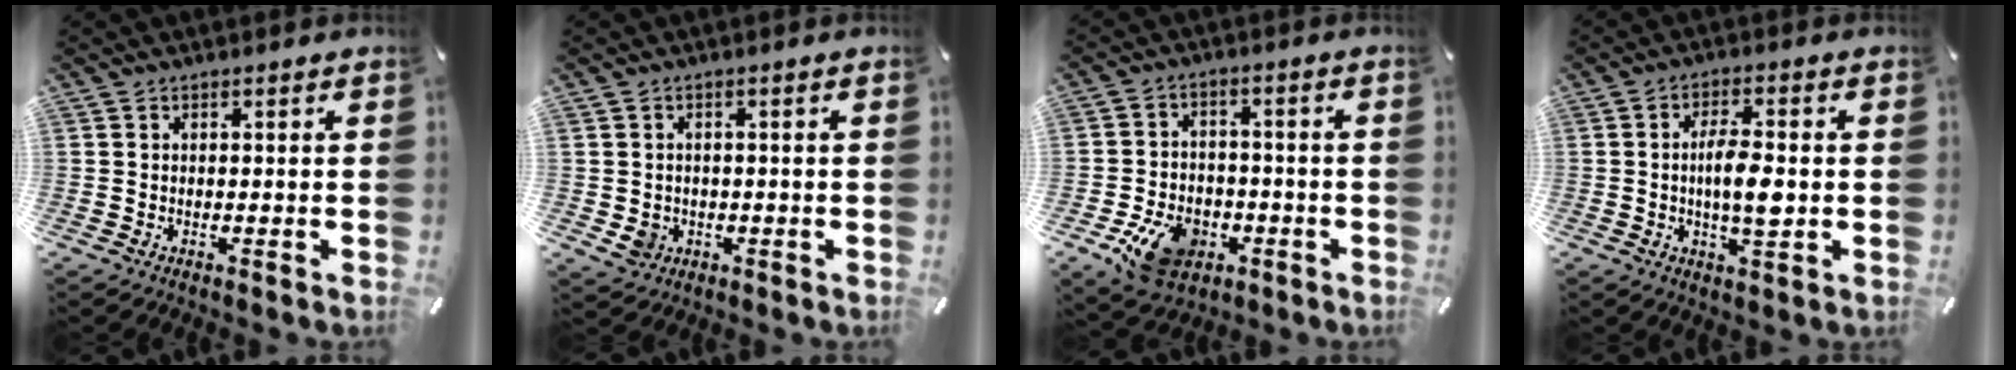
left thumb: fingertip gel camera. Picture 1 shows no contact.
{"total": 3.7, "force": [-0.8, 3.3, 1.4], "torque": [-0.023, 0.000, -0.014]}
{"total": 11.1, "force": [-4.8, 8.0, 6.1], "torque": [-0.104, 0.026, -0.080]}
{"total": 7.8, "force": [-0.5, 2.8, 7.2], "torque": [-0.131, -0.001, -0.014]}